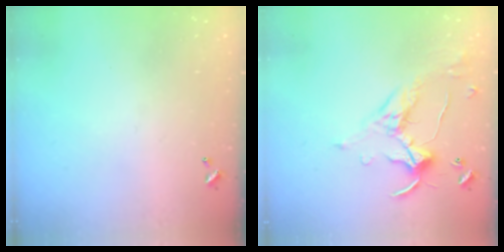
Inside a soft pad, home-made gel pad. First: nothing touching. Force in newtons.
{"total": 1.7, "press": 1.5, "slide": 0.8}